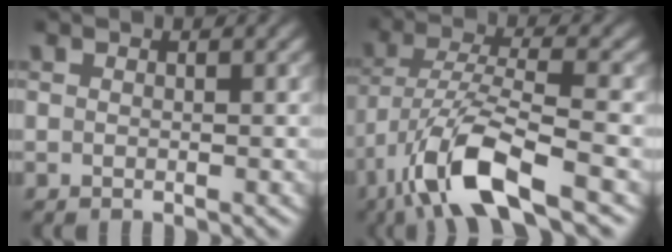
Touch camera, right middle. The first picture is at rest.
{"total": 9.3, "force": [-5.4, 2.4, 7.1], "torque": [-0.137, 0.003, -0.106]}